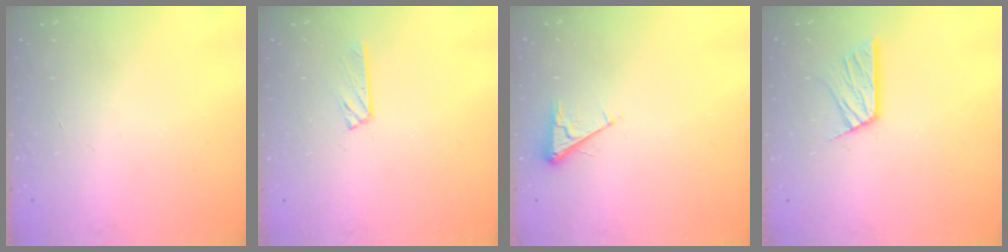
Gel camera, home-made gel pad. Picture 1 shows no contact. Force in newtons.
{"total": 2.9, "press": 2.9, "slide": 0.3}
{"total": 2.8, "press": 2.8, "slide": 0.4}
{"total": 10.2, "press": 10.2, "slide": 0.7}